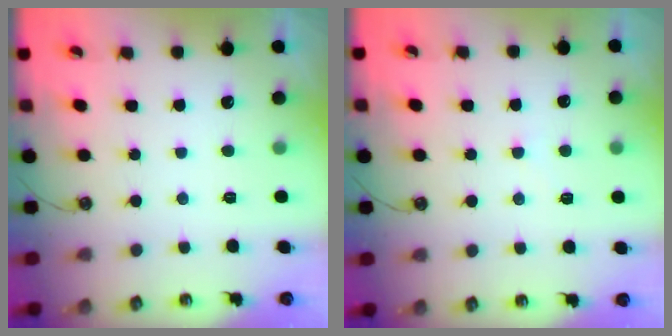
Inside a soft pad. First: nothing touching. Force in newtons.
{"total": 3.0, "press": 3.0, "slide": 0.5}